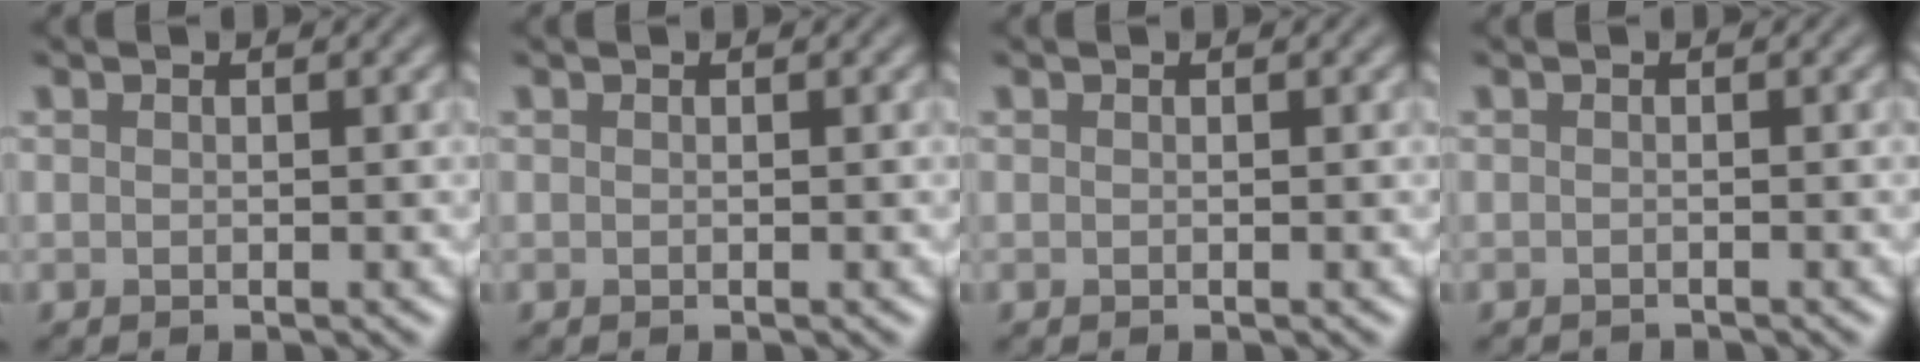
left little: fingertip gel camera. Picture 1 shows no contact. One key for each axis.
{"total": 0.0}
{"total": 0.0}
{"total": 0.9, "fx": -0.9, "fy": 0.0, "fz": 0.0, "tx": 0.002, "ty": -0.007, "tz": -0.018}